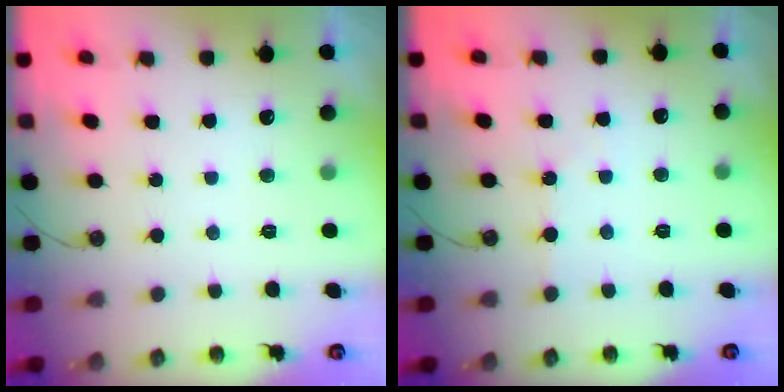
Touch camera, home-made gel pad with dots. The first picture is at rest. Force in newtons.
{"total": 2.9, "press": 2.8, "slide": 0.5}